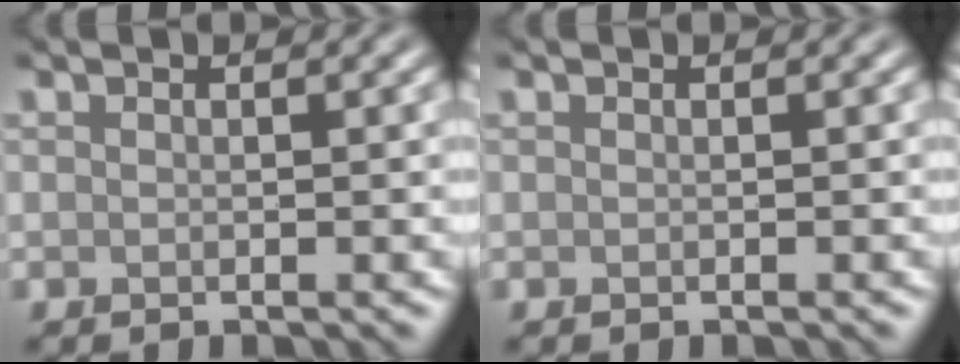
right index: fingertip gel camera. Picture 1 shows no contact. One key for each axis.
{"total": 0.0}